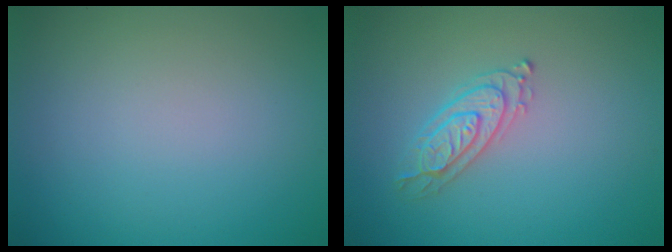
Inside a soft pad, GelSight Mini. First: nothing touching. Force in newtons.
{"total": 2.4, "press": 2.4, "slide": 0.3}